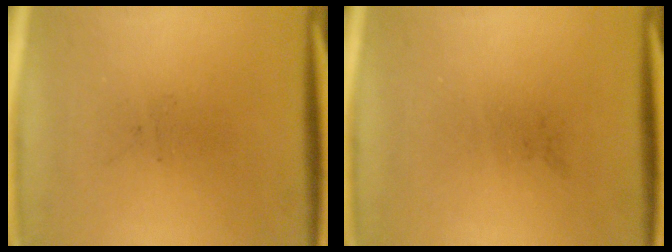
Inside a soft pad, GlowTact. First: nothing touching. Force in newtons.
{"total": 0.0}